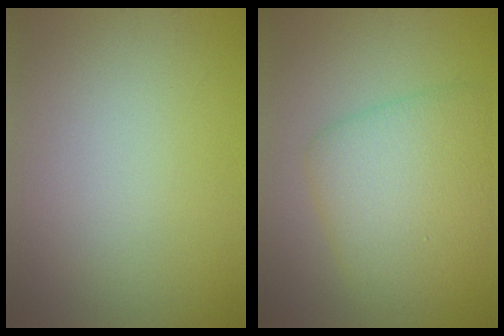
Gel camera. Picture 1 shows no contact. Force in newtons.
{"total": 6.1, "press": 6.1, "slide": 0.2}